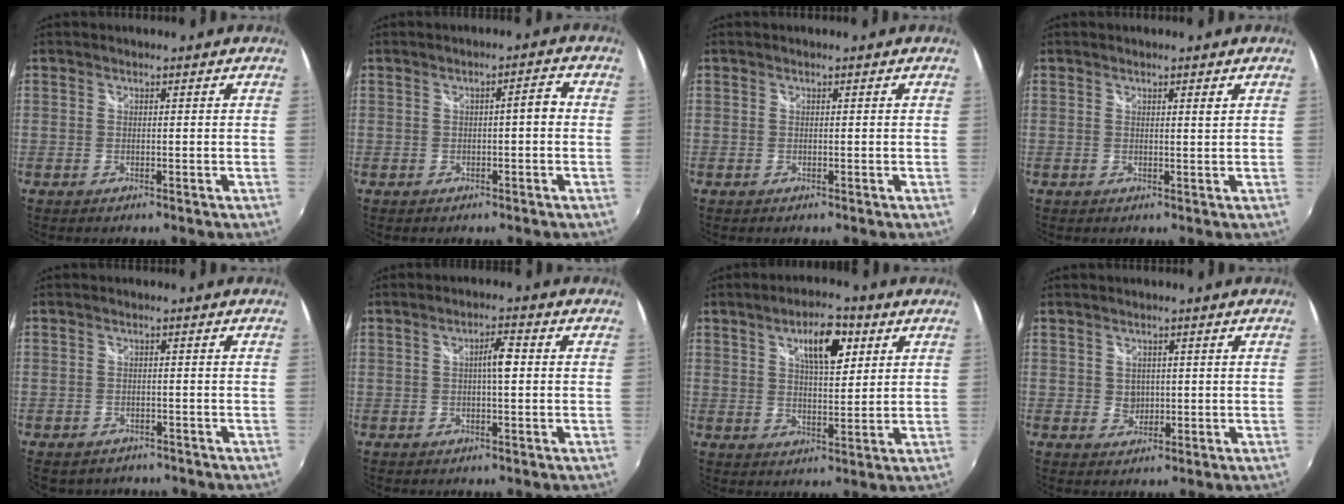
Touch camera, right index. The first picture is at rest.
{"total": 2.6, "force": [-0.2, 0.6, 2.6], "torque": [-0.039, 0.009, -0.004]}
{"total": 0.0}
{"total": 1.0, "force": [0.6, -0.1, 0.8], "torque": [-0.013, 0.001, 0.008]}
{"total": 4.2, "force": [-3.4, 2.2, 0.9], "torque": [-0.028, -0.017, -0.049]}
{"total": 3.2, "force": [0.1, 0.6, 3.1], "torque": [-0.053, 0.006, 0.001]}
{"total": 8.9, "force": [4.0, 3.3, 7.2], "torque": [-0.114, 0.016, 0.065]}
{"total": 2.3, "force": [0.3, 2.2, 0.8], "torque": [-0.009, 0.002, 0.006]}